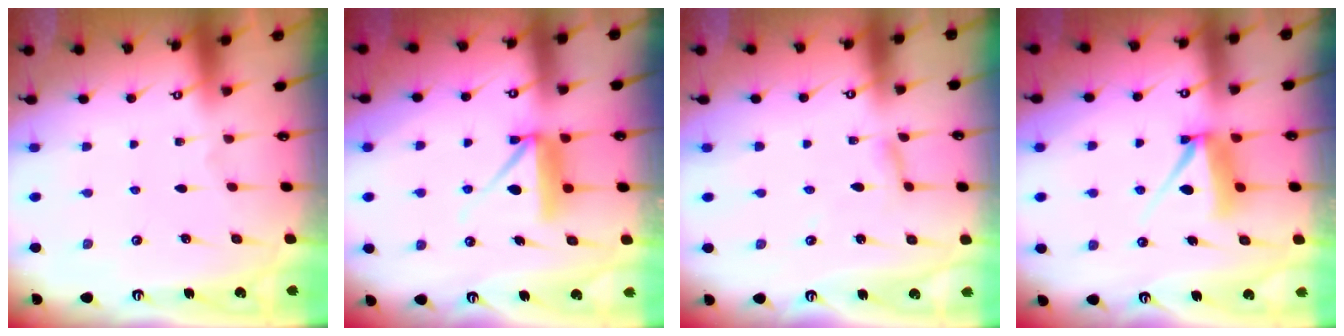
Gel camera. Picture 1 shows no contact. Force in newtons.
{"total": 8.7, "press": 8.7, "slide": 0.6}
{"total": 2.9, "press": 2.9, "slide": 0.2}
{"total": 7.8, "press": 7.8, "slide": 0.4}